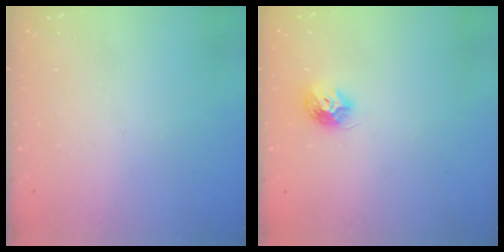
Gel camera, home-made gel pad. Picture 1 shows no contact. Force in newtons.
{"total": 8.0, "press": 8.0, "slide": 0.5}